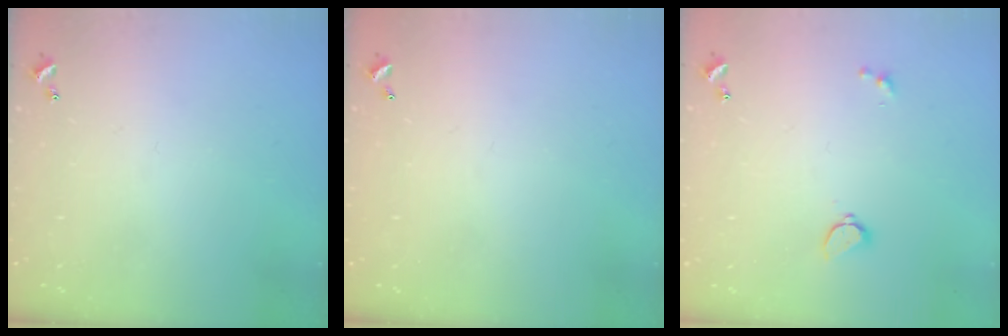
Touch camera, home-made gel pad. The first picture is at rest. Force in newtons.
{"total": 2.8, "press": 2.8, "slide": 0.1}
{"total": 1.7, "press": 1.6, "slide": 0.5}